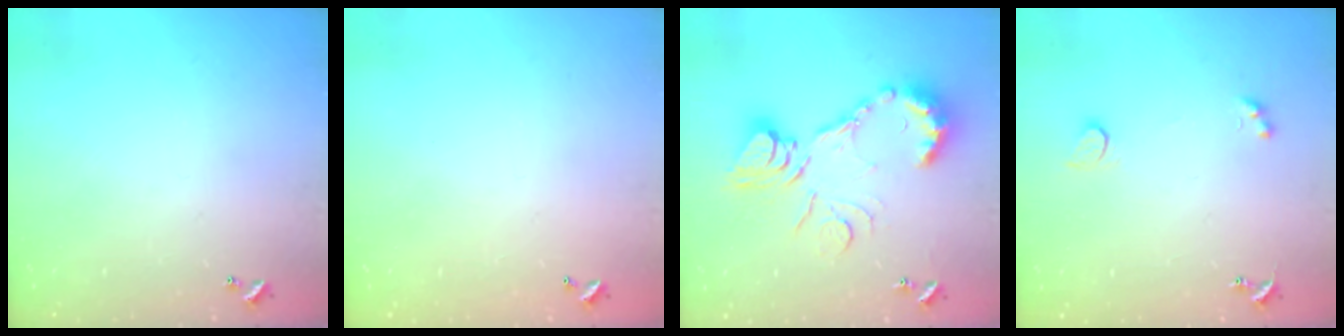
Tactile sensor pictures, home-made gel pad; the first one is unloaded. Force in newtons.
{"total": 2.9, "press": 2.9, "slide": 0.1}
{"total": 17.9, "press": 17.9, "slide": 1.4}
{"total": 2.8, "press": 2.8, "slide": 0.5}